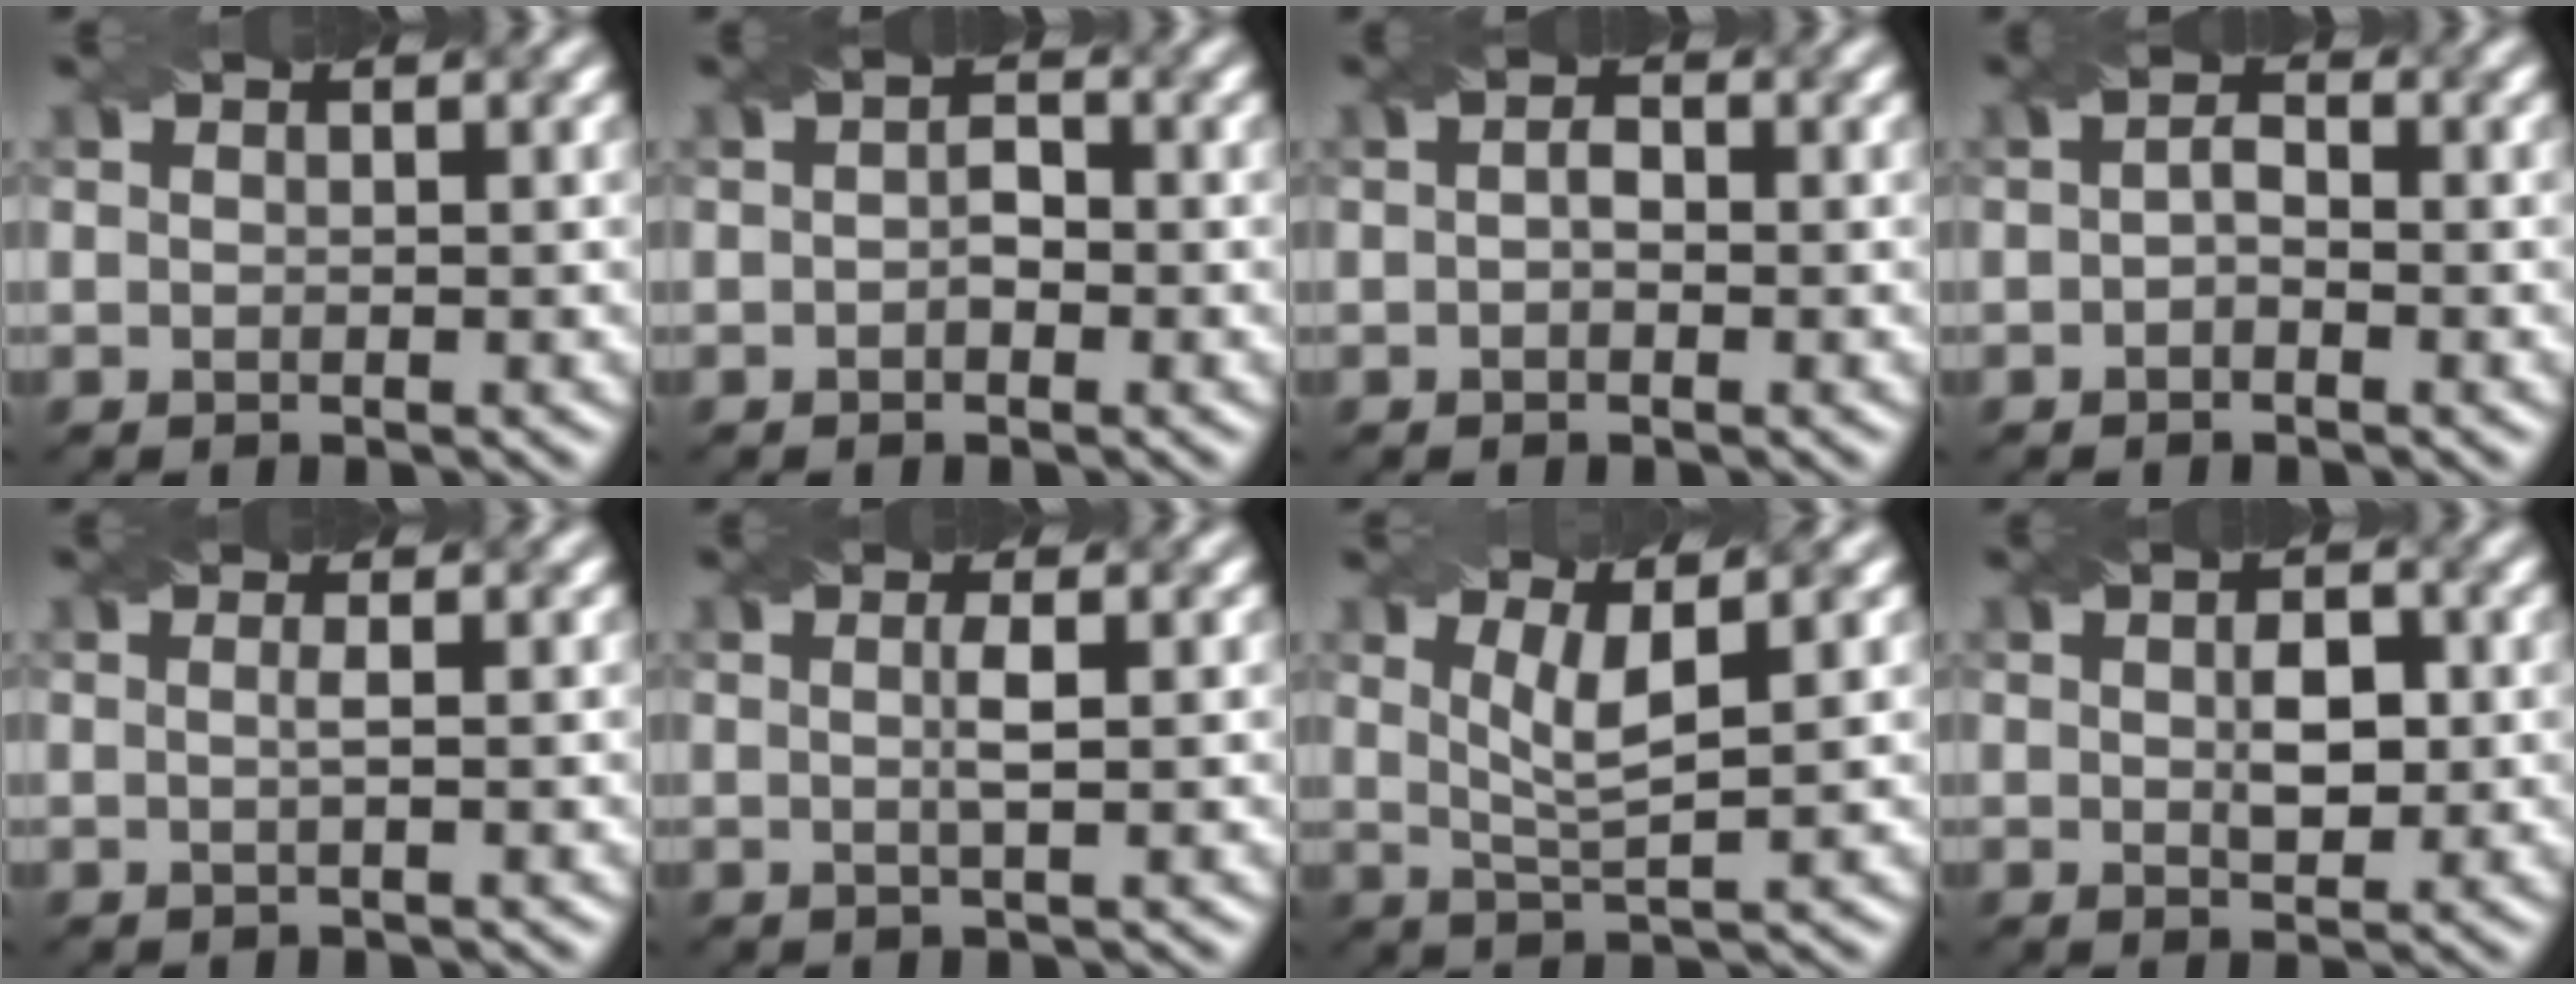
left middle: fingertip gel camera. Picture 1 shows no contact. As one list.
[{"total": 1.5, "force": [-0.3, 1.0, 1.2], "torque": [-0.021, 0.002, -0.008]}, {"total": 1.5, "force": [0.1, 1.0, 1.1], "torque": [-0.014, 0.002, -0.010]}, {"total": 1.4, "force": [-0.4, 0.8, 1.1], "torque": [-0.022, 0.004, -0.010]}, {"total": 1.1, "force": [0.0, 0.3, 1.1], "torque": [-0.016, -0.004, -0.006]}, {"total": 1.7, "force": [0.1, 0.2, 1.7], "torque": [-0.035, 0.003, -0.001]}, {"total": 3.4, "force": [1.3, 0.7, 3.1], "torque": [-0.063, -0.002, 0.027]}, {"total": 2.8, "force": [0.2, 1.5, 2.4], "torque": [-0.044, 0.000, 0.005]}]